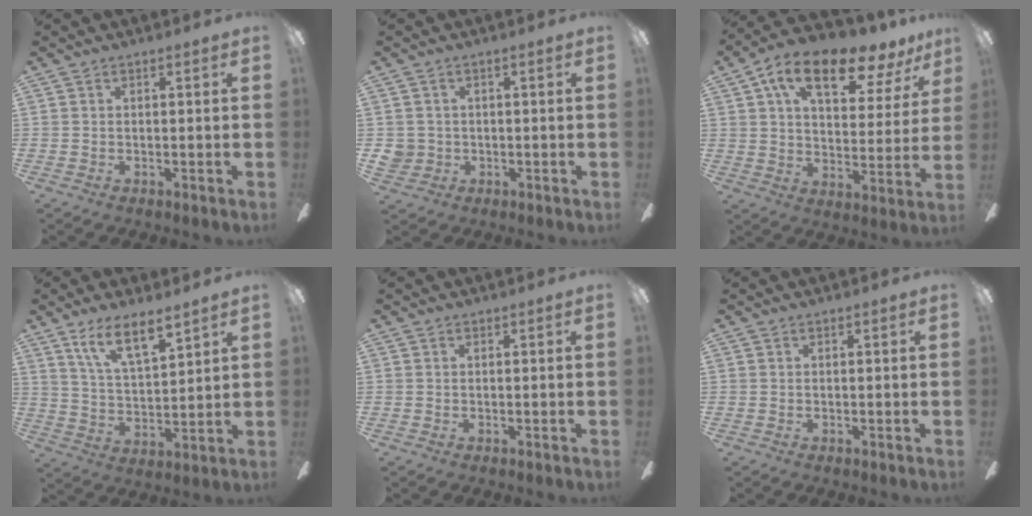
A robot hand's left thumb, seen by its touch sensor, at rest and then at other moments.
{"total": 3.5, "force": [-0.3, 3.4, 0.7], "torque": [-0.026, 0.006, -0.006]}
{"total": 16.3, "force": [10.2, 7.1, 10.6], "torque": [-0.174, -0.046, 0.172]}
{"total": 10.4, "force": [8.1, 2.8, 5.9], "torque": [-0.109, -0.047, 0.146]}
{"total": 0.0}
{"total": 0.0}